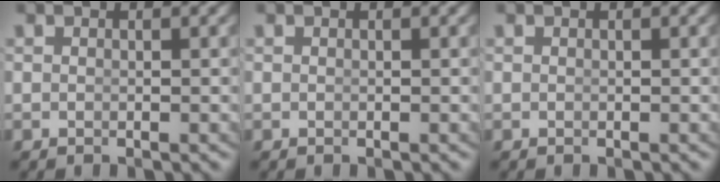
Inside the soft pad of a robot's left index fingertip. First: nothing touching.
{"total": 0.0}
{"total": 0.0}